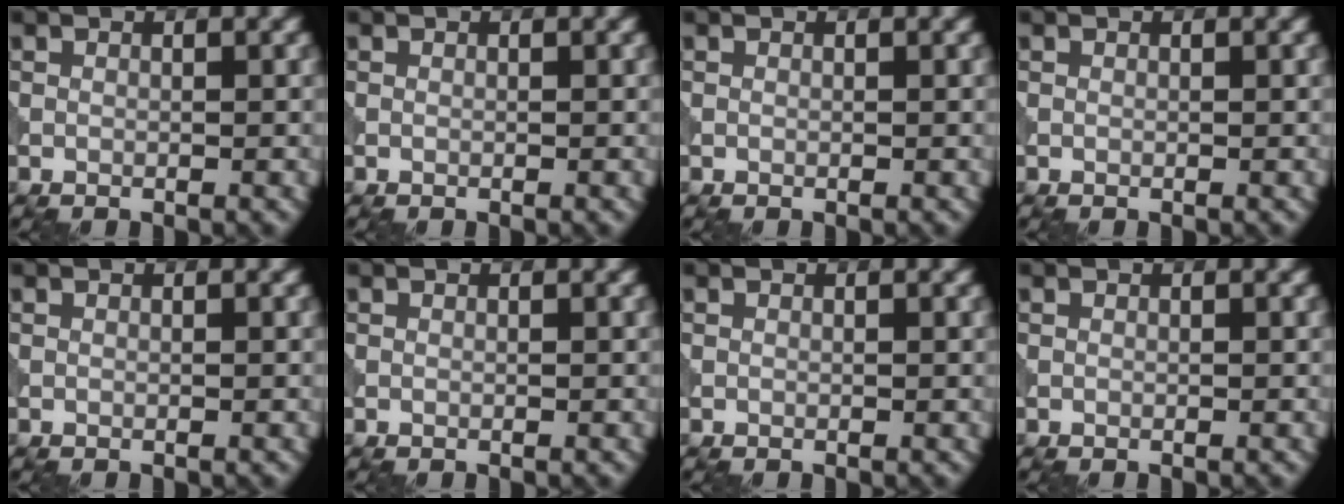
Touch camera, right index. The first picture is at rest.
{"total": 0.0}
{"total": 0.0}
{"total": 0.0}
{"total": 0.0}
{"total": 0.0}
{"total": 0.0}
{"total": 0.0}